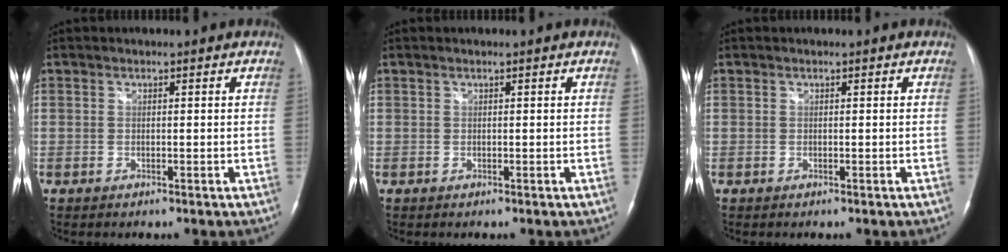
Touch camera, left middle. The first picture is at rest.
{"total": 0.0}
{"total": 0.0}